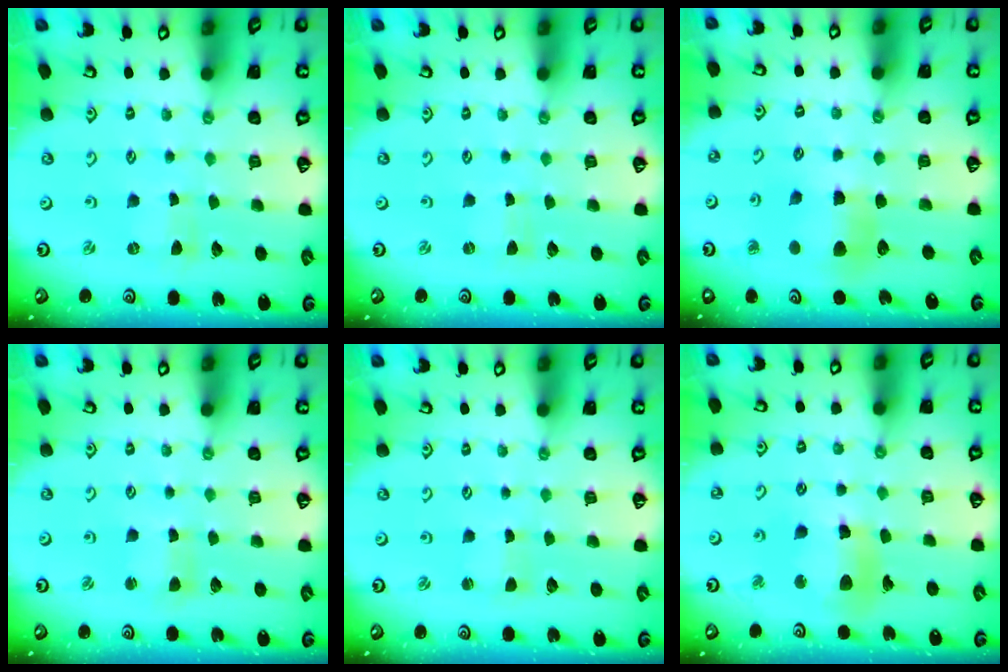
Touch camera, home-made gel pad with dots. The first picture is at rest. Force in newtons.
{"total": 0.0}
{"total": 7.2, "press": 7.2, "slide": 0.8}
{"total": 2.1, "press": 2.1, "slide": 0.3}
{"total": 0.8, "press": 0.8, "slide": 0.0}
{"total": 12.7, "press": 12.6, "slide": 1.9}